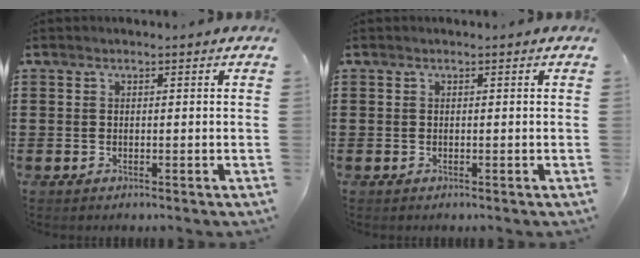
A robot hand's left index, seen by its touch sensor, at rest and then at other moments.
{"total": 0.0}